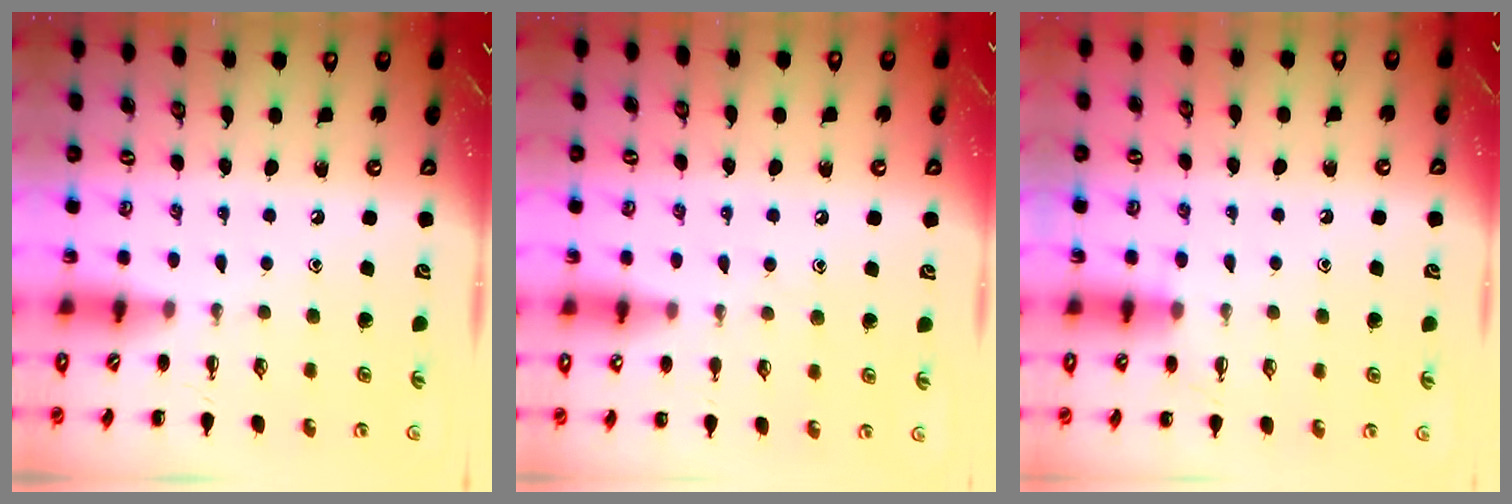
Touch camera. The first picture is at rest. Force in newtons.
{"total": 6.3, "press": 6.1, "slide": 1.7}
{"total": 5.5, "press": 5.3, "slide": 1.5}